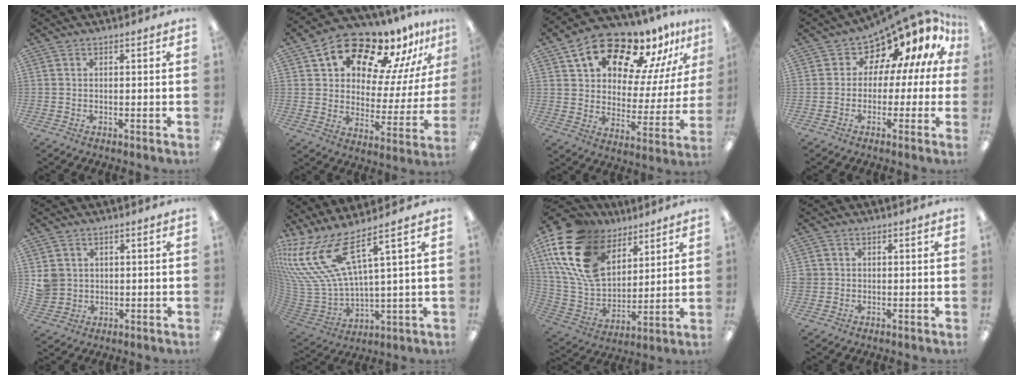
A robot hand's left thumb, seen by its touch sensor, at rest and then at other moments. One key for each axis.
{"total": 15.9, "fx": 12.3, "fy": 7.2, "fz": 7.0, "tx": -0.124, "ty": -0.091, "tz": 0.209}
{"total": 17.3, "fx": 13.4, "fy": 7.5, "fz": 8.0, "tx": -0.136, "ty": -0.095, "tz": 0.228}
{"total": 9.3, "fx": 7.4, "fy": 4.5, "fz": 3.4, "tx": -0.065, "ty": -0.074, "tz": 0.132}
{"total": 4.4, "fx": 1.1, "fy": 4.2, "fz": 0.6, "tx": -0.015, "ty": 0.008, "tz": 0.023}
{"total": 17.9, "fx": 8.8, "fy": 7.7, "fz": 13.5, "tx": -0.318, "ty": -0.055, "tz": 0.151}
{"total": 20.6, "fx": 10.4, "fy": 13.1, "fz": 12.0, "tx": -0.286, "ty": -0.043, "tz": 0.191}
{"total": 1.8, "fx": 0.3, "fy": 1.8, "fz": 0.3, "tx": -0.007, "ty": 0.001, "tz": 0.005}